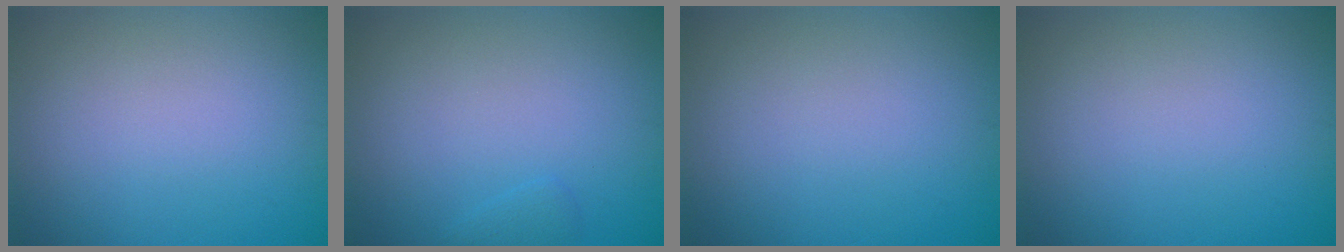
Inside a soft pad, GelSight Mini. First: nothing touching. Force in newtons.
{"total": 0.7, "press": 0.7, "slide": 0.1}
{"total": 0.0}
{"total": 0.0}